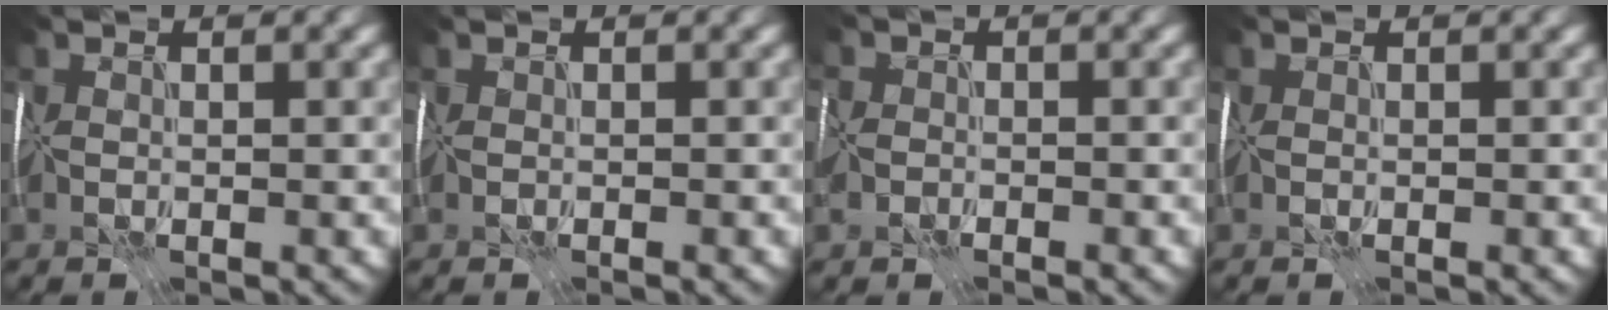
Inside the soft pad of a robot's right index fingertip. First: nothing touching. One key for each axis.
{"total": 0.0}
{"total": 4.1, "fx": -2.5, "fy": 2.8, "fz": 1.5, "tx": -0.031, "ty": -0.009, "tz": -0.051}
{"total": 0.0}